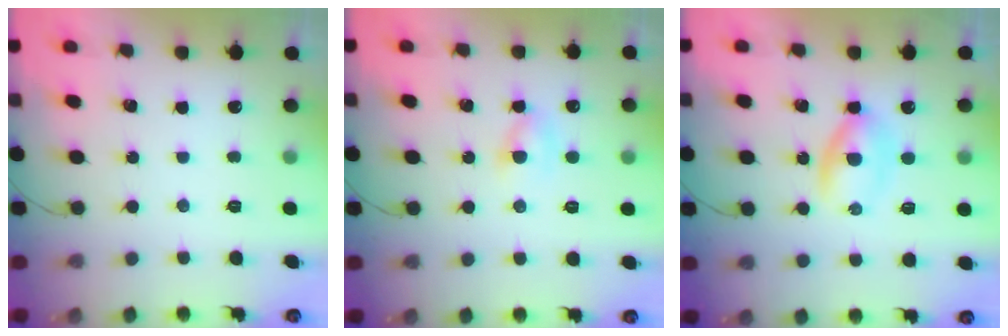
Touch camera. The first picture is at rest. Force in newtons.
{"total": 2.8, "press": 2.6, "slide": 1.1}
{"total": 3.1, "press": 3.0, "slide": 1.0}